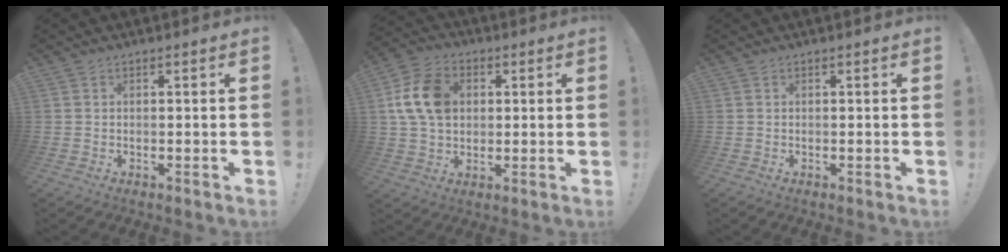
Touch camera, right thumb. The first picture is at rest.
{"total": 14.3, "force": [2.9, 10.7, 9.1], "torque": [-0.152, 0.003, 0.056]}
{"total": 0.0}